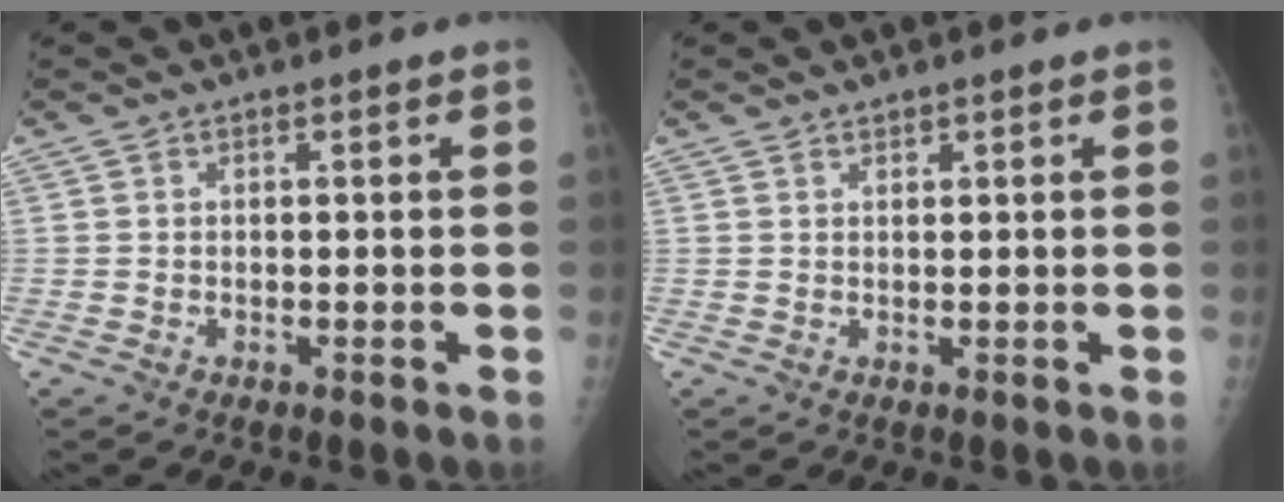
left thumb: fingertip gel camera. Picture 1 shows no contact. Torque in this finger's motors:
{"motor_torque": [-0.03, 0.16, -0.30, 0.05, -0.02]}